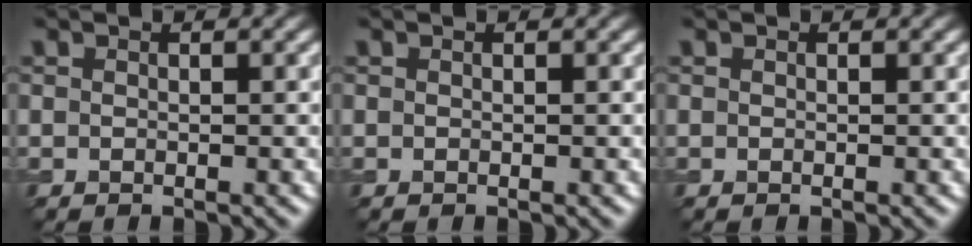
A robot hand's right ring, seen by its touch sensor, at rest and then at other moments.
{"total": 0.0}
{"total": 0.0}